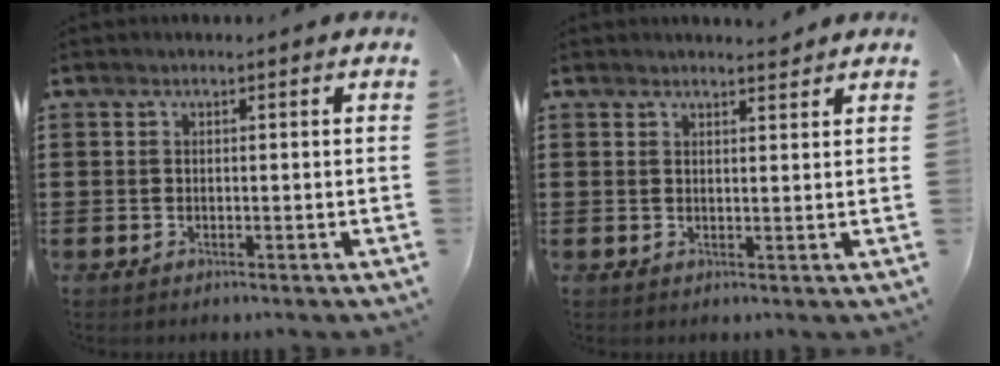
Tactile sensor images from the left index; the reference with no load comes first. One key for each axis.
{"total": 1.8, "fx": 1.8, "fy": 0.1, "fz": 0.3, "tx": -0.011, "ty": 0.000, "tz": 0.035}